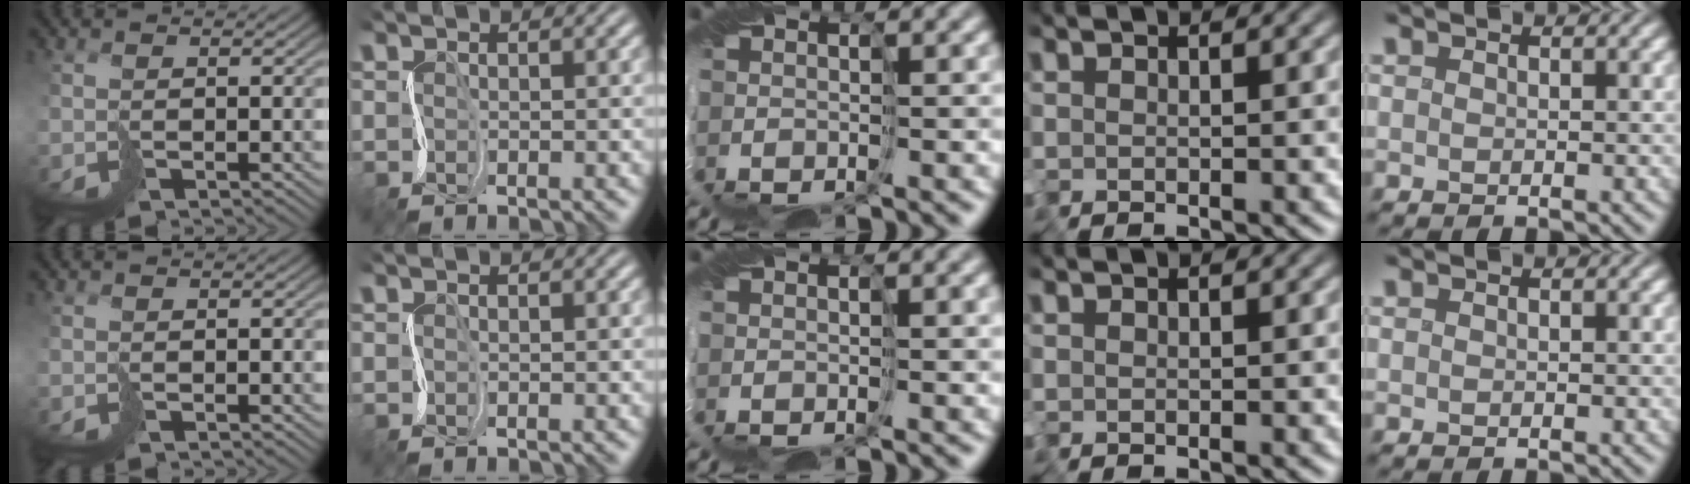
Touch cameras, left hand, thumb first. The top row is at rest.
{"middle": {"total": 0.8, "force": [0.6, -0.2, 0.6], "torque": [-0.007, 0.006, 0.010]}}